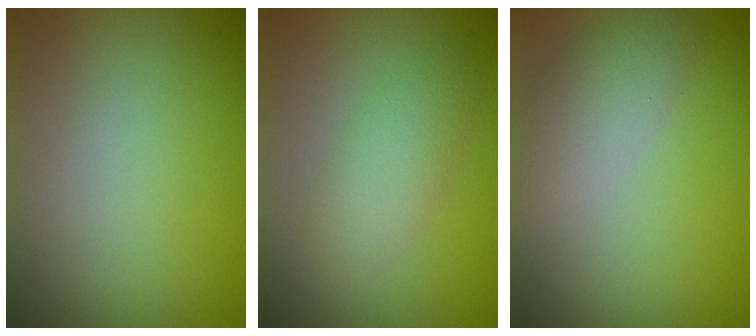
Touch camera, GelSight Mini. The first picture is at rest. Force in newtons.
{"total": 3.0, "press": 3.0, "slide": 0.1}
{"total": 2.9, "press": 2.9, "slide": 0.2}